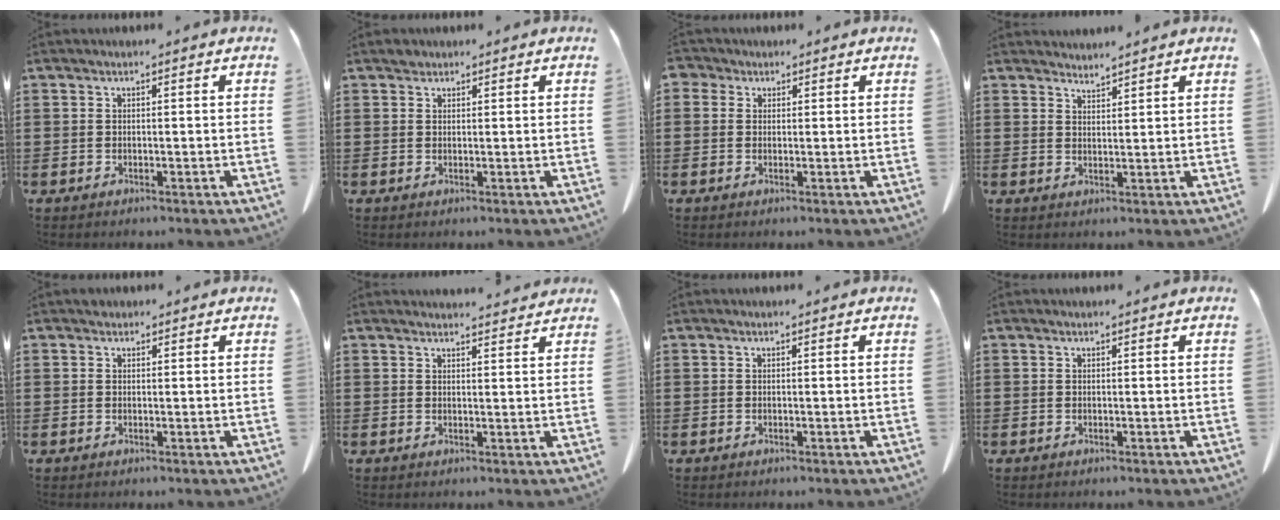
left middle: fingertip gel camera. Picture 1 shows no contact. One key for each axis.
{"total": 1.1, "fx": 0.9, "fy": 0.6, "fz": 0.0, "tx": 0.004, "ty": 0.000, "tz": 0.016}
{"total": 1.6, "fx": 0.8, "fy": 1.3, "fz": 0.3, "tx": -0.013, "ty": 0.007, "tz": 0.013}
{"total": 2.2, "fx": 2.2, "fy": -0.1, "fz": -0.3, "tx": -0.001, "ty": -0.006, "tz": 0.043}
{"total": 0.7, "fx": 0.5, "fy": 0.5, "fz": 0.0, "tx": -0.001, "ty": 0.002, "tz": 0.010}
{"total": 2.5, "fx": 2.5, "fy": 0.2, "fz": 0.3, "tx": -0.005, "ty": -0.007, "tz": 0.046}
{"total": 0.0}
{"total": 0.0}